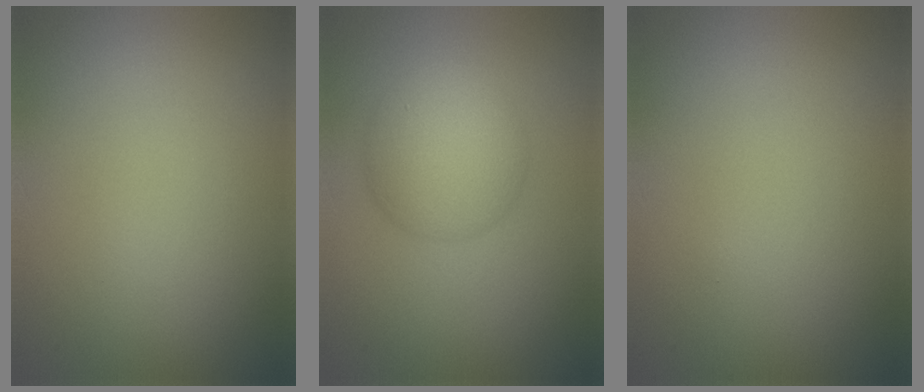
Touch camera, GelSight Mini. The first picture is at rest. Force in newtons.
{"total": 5.5, "press": 5.5, "slide": 0.1}
{"total": 0.0}